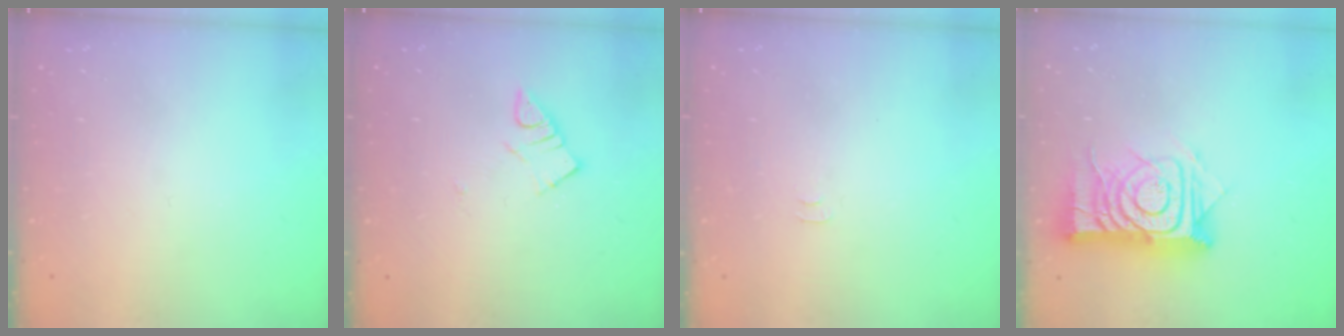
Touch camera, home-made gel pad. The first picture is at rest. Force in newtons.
{"total": 3.3, "press": 3.3, "slide": 0.2}
{"total": 3.1, "press": 3.0, "slide": 0.5}
{"total": 15.5, "press": 15.4, "slide": 1.2}